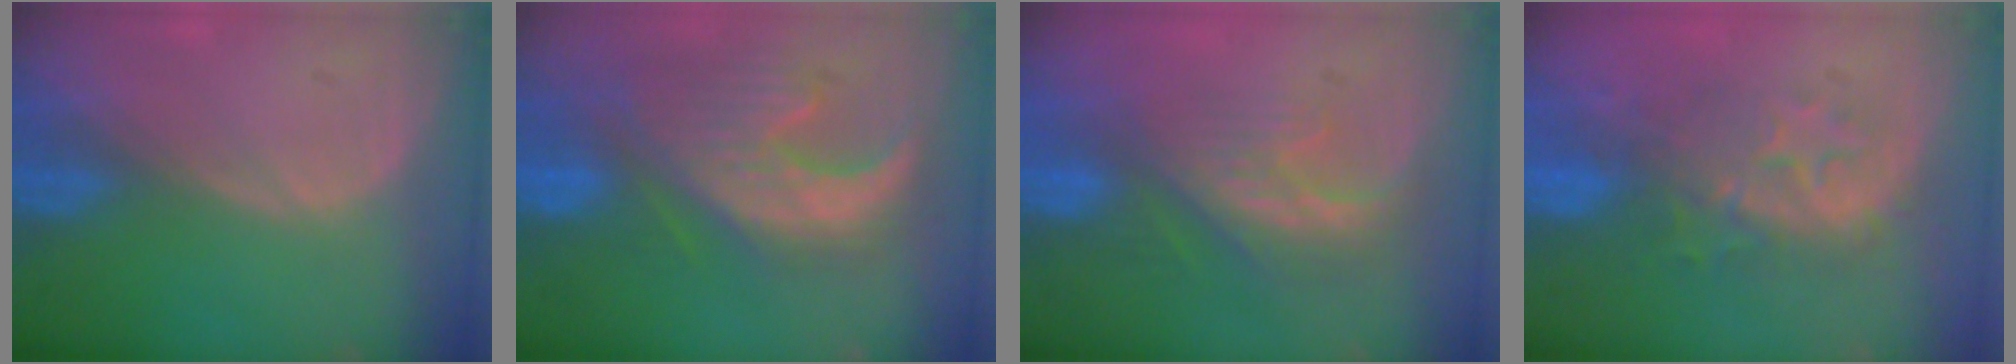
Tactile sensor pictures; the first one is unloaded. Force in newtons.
{"total": 11.3, "press": 10.8, "slide": 3.3}
{"total": 8.3, "press": 7.2, "slide": 4.0}
{"total": 8.3, "press": 8.2, "slide": 1.2}